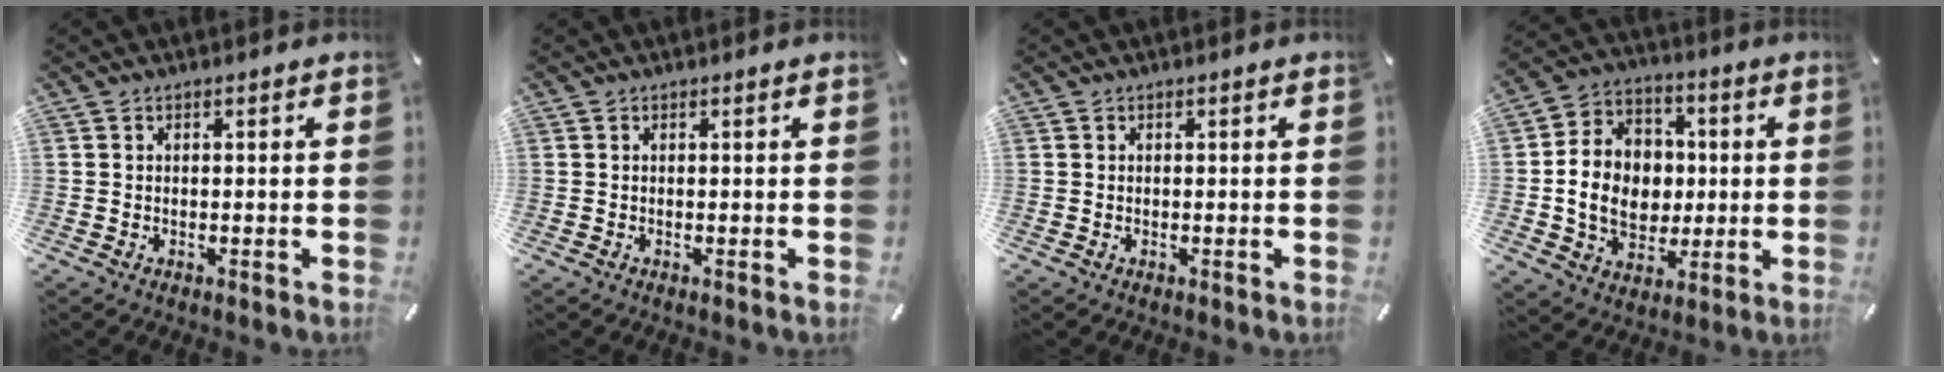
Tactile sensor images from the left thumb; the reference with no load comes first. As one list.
[{"total": 0.0}, {"total": 0.0}, {"total": 13.3, "force": [-0.7, 11.7, 6.3], "torque": [-0.133, 0.017, -0.002]}]